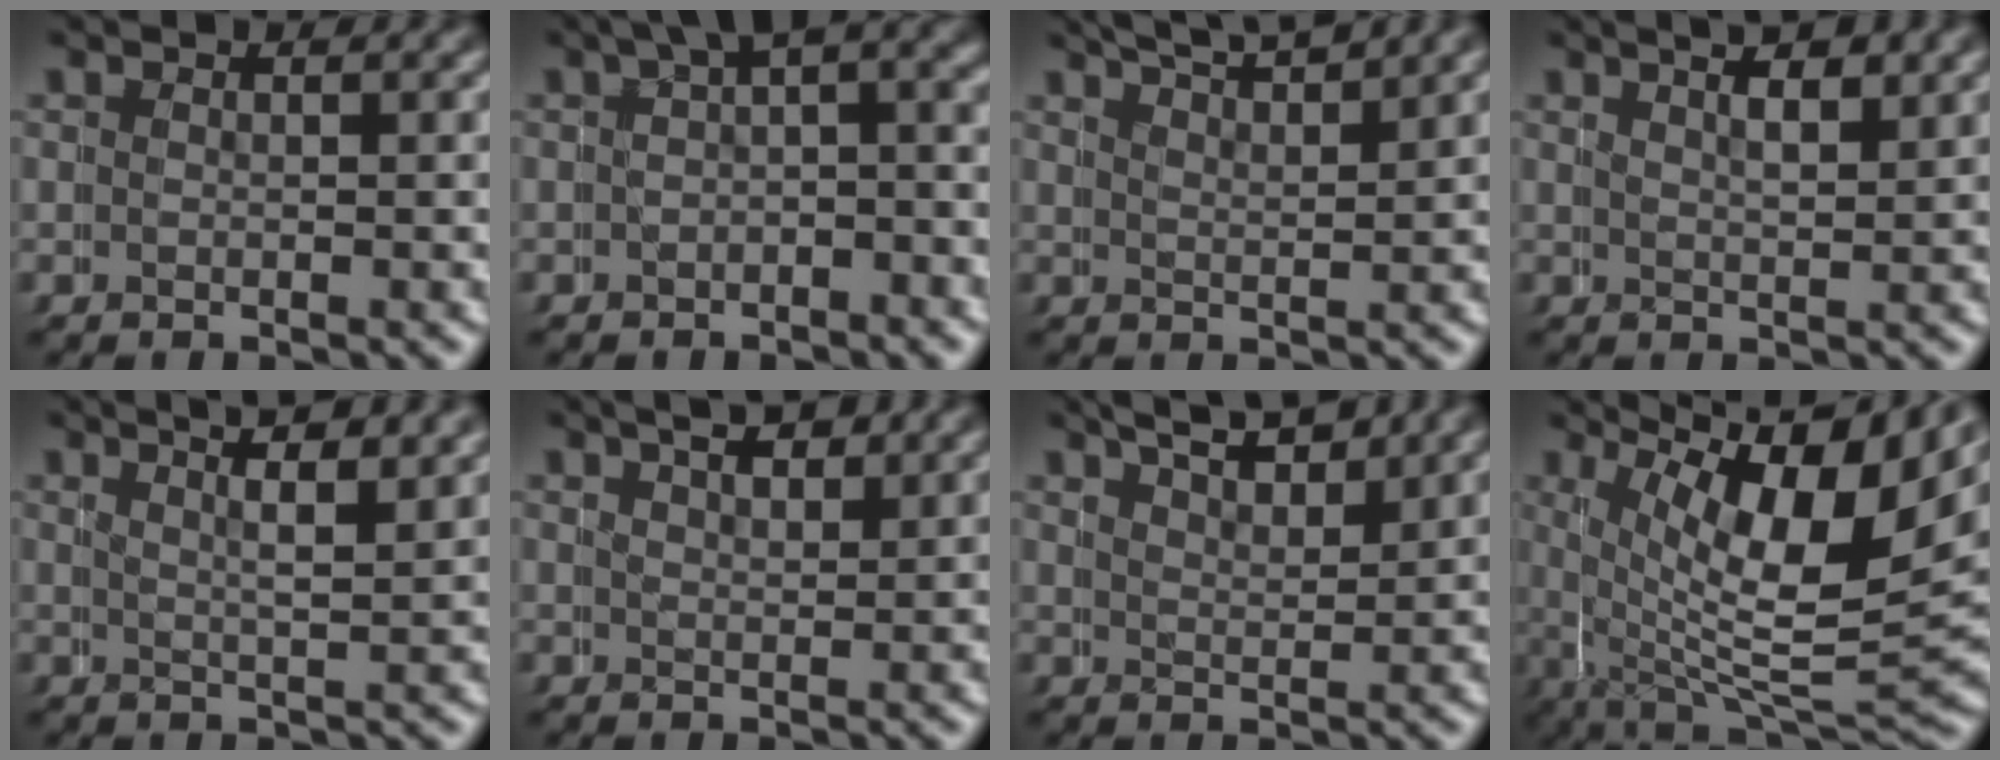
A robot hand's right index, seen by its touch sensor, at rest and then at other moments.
{"total": 4.5, "force": [1.2, 2.4, 3.6], "torque": [-0.041, 0.013, 0.006]}
{"total": 6.3, "force": [5.4, 1.6, 2.7], "torque": [-0.048, 0.013, 0.080]}
{"total": 4.7, "force": [3.0, 2.0, 3.1], "torque": [-0.035, 0.010, 0.039]}
{"total": 4.7, "force": [3.5, 1.0, 3.0], "torque": [-0.043, 0.013, 0.047]}
{"total": 4.8, "force": [3.3, 2.4, 2.6], "torque": [-0.026, 0.010, 0.040]}
{"total": 6.0, "force": [4.7, 2.3, 2.9], "torque": [-0.047, 0.006, 0.067]}
{"total": 14.4, "force": [4.7, 6.6, 11.9], "torque": [-0.177, -0.004, 0.072]}